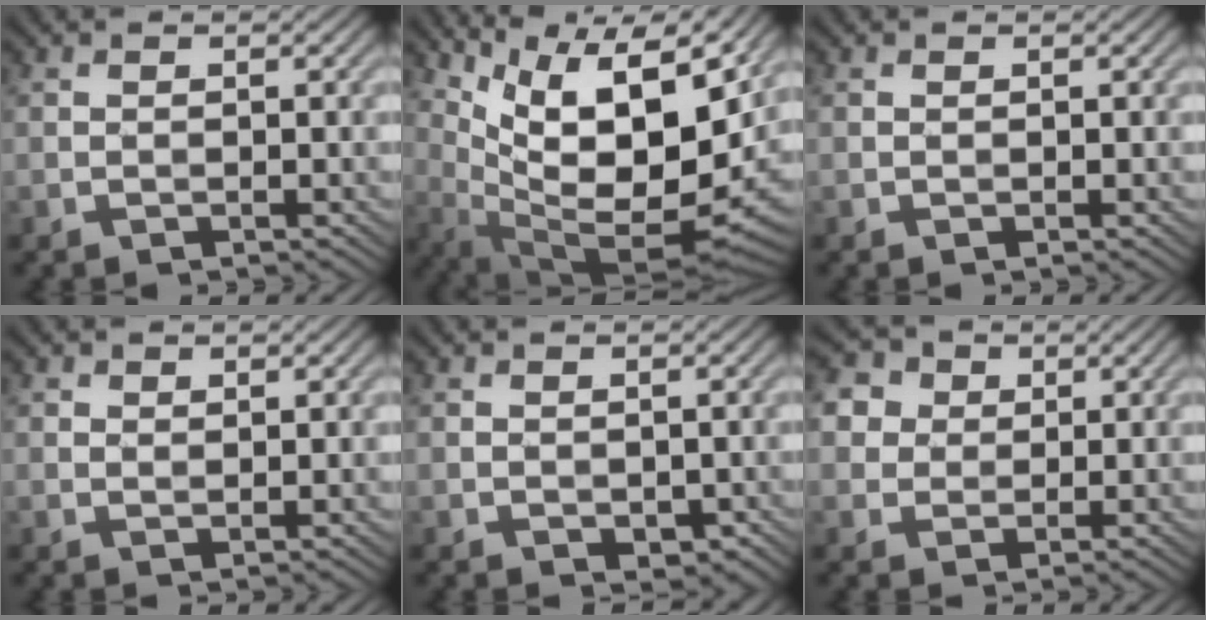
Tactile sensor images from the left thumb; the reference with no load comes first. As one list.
[{"total": 14.8, "force": [6.3, 5.9, 12.0], "torque": [-0.225, 0.012, 0.130]}, {"total": 0.0}, {"total": 1.2, "force": [1.0, 0.6, 0.4], "torque": [-0.008, 0.001, 0.020]}, {"total": 0.9, "force": [-0.1, 0.8, 0.4], "torque": [-0.013, -0.006, 0.003]}, {"total": 5.3, "force": [2.2, 4.5, 2.0], "torque": [-0.085, 0.017, 0.032]}]